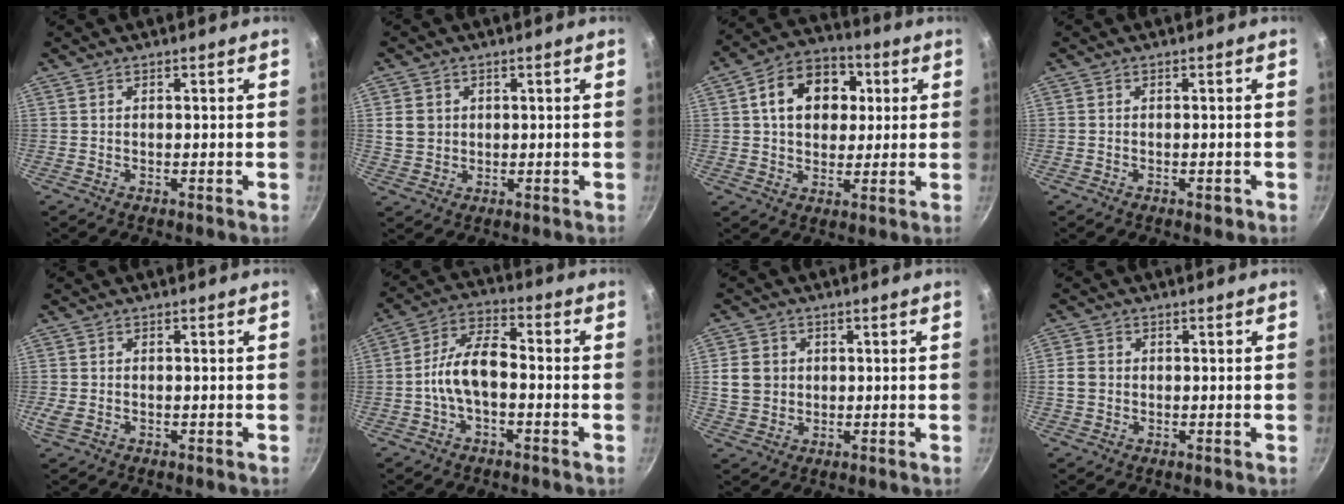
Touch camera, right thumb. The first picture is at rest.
{"total": 4.8, "force": [0.8, 4.2, 2.1], "torque": [-0.025, 0.001, 0.018]}
{"total": 14.0, "force": [3.2, 10.5, 8.8], "torque": [-0.107, 0.017, 0.037]}
{"total": 1.4, "force": [-0.7, 0.7, 0.9], "torque": [-0.015, 0.006, -0.008]}
{"total": 2.2, "force": [-0.6, 1.5, 1.5], "torque": [-0.035, 0.001, -0.010]}
{"total": 9.5, "force": [-2.0, 4.8, 7.9], "torque": [-0.136, 0.042, -0.048]}
{"total": 6.3, "force": [0.7, 5.6, 2.8], "torque": [-0.032, 0.001, 0.015]}
{"total": 3.3, "force": [-0.2, 2.8, 1.7], "torque": [-0.026, 0.008, -0.006]}